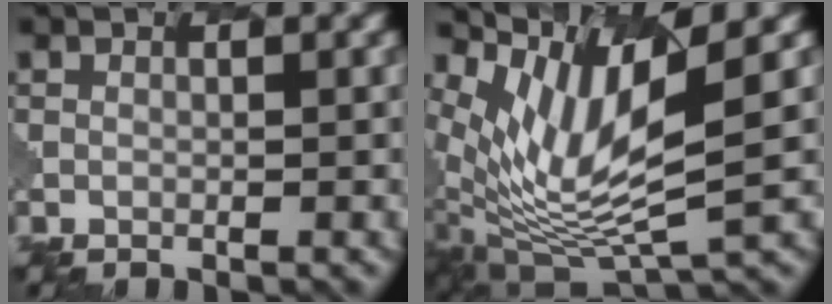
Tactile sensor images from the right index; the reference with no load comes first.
{"total": 8.9, "force": [3.6, 2.5, 7.7], "torque": [-0.167, -0.013, 0.076]}